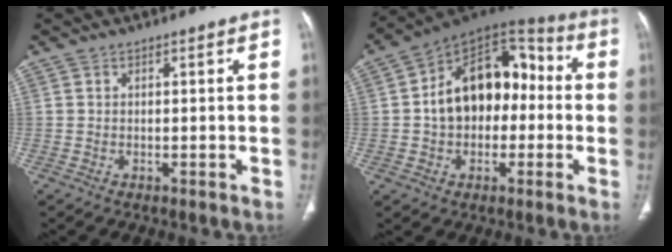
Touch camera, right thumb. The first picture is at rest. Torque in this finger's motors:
{"motor_torque": [2.26, 2.24, 1.27, -0.46, 0.15]}